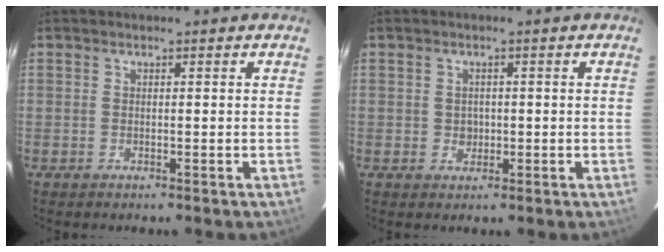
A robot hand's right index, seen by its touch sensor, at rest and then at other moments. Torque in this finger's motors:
{"motor_torque": [0.07, 0.10, 0.06, 0.00]}